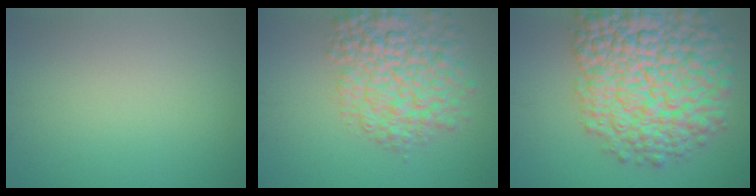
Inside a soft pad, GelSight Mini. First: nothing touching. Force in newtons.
{"total": 7.5, "press": 7.5, "slide": 0.3}
{"total": 15.2, "press": 15.2, "slide": 0.7}